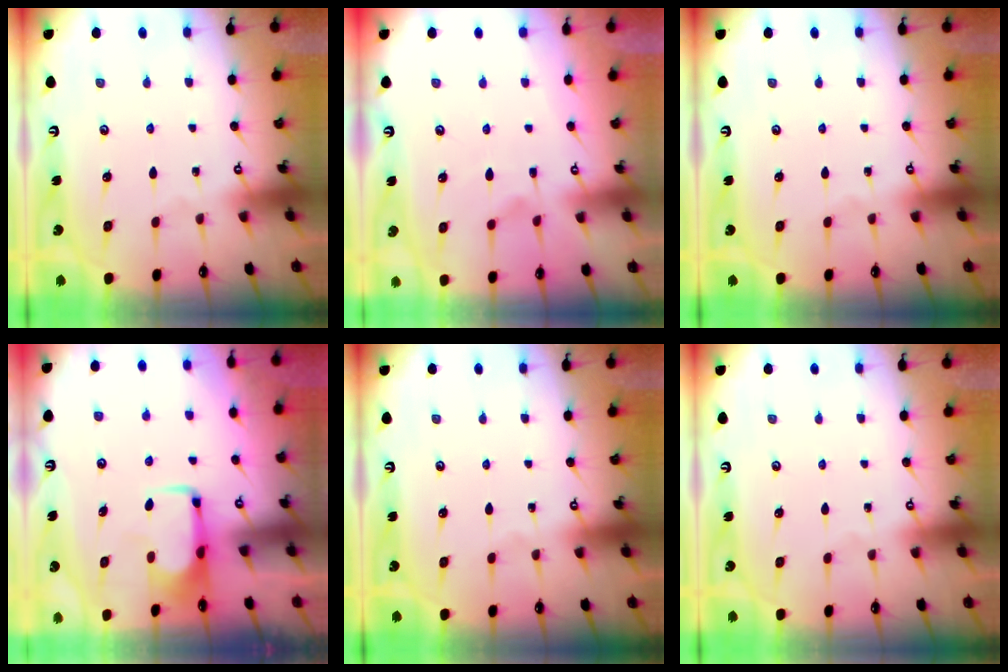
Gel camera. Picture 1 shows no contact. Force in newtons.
{"total": 2.5, "press": 2.1, "slide": 1.3}
{"total": 0.0}
{"total": 2.0, "press": 2.0, "slide": 0.4}
{"total": 0.0}
{"total": 0.0}